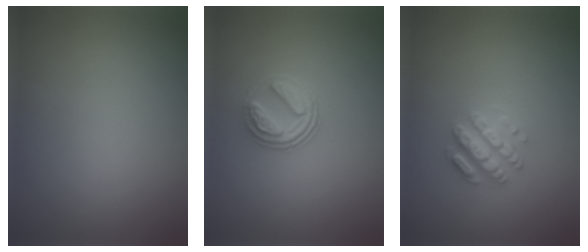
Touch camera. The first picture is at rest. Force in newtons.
{"total": 3.1, "press": 2.6, "slide": 1.7}
{"total": 2.9, "press": 2.8, "slide": 0.6}